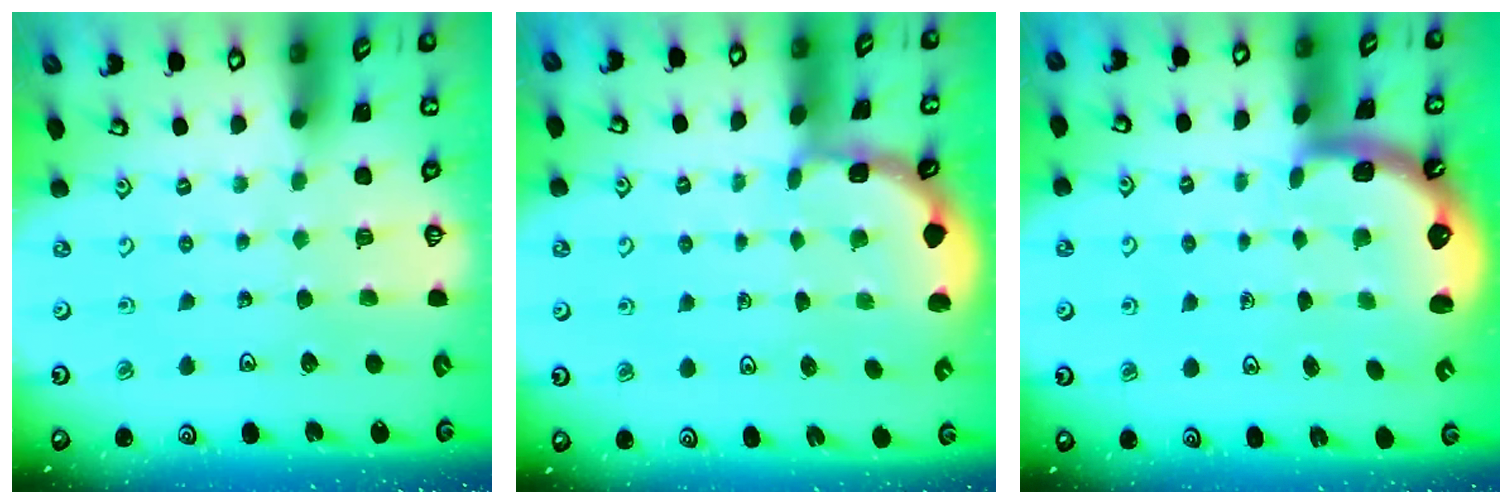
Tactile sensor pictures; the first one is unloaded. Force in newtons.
{"total": 1.9, "press": 1.9, "slide": 0.3}
{"total": 1.5, "press": 1.4, "slide": 0.6}